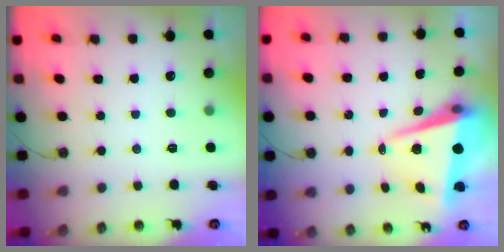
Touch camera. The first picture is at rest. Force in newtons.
{"total": 7.9, "press": 7.8, "slide": 1.6}